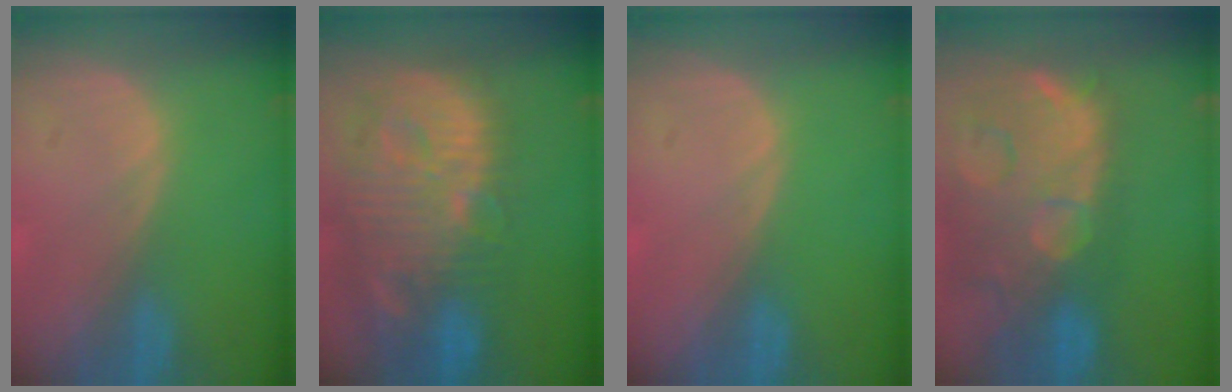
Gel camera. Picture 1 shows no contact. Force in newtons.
{"total": 14.3, "press": 12.5, "slide": 6.9}
{"total": 0.0}
{"total": 15.0, "press": 12.0, "slide": 9.0}